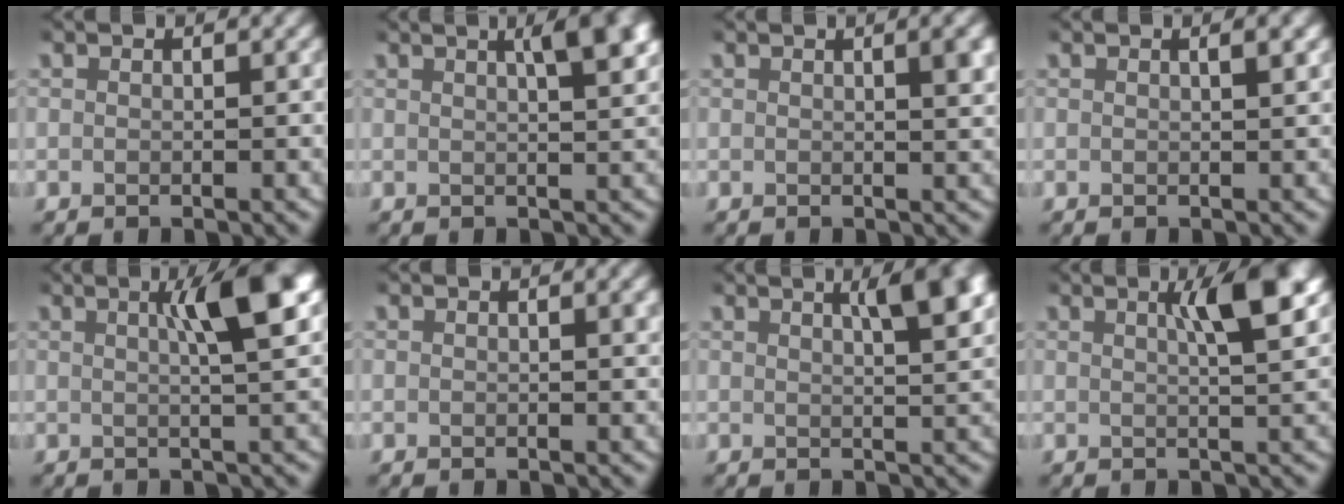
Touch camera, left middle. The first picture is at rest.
{"total": 5.9, "force": [2.4, 2.0, 5.0], "torque": [-0.061, 0.015, 0.031]}
{"total": 2.0, "force": [0.7, 0.1, 1.8], "torque": [-0.021, 0.002, 0.011]}
{"total": 1.0, "force": [0.5, 0.0, 0.9], "torque": [-0.013, 0.002, 0.009]}
{"total": 5.7, "force": [1.5, 0.9, 5.4], "torque": [-0.079, 0.012, 0.017]}
{"total": 0.6, "force": [0.3, -0.2, 0.4], "torque": [-0.002, 0.000, 0.005]}
{"total": 5.4, "force": [2.3, 1.4, 4.7], "torque": [-0.062, 0.008, 0.034]}
{"total": 4.7, "force": [1.6, 0.7, 4.4], "torque": [-0.067, 0.006, 0.023]}